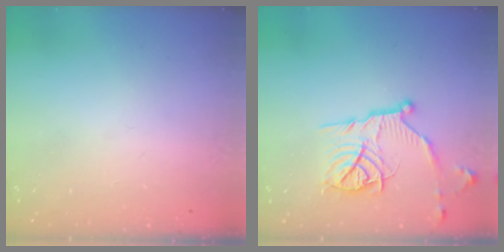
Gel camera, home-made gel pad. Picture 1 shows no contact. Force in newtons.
{"total": 14.6, "press": 14.5, "slide": 1.3}